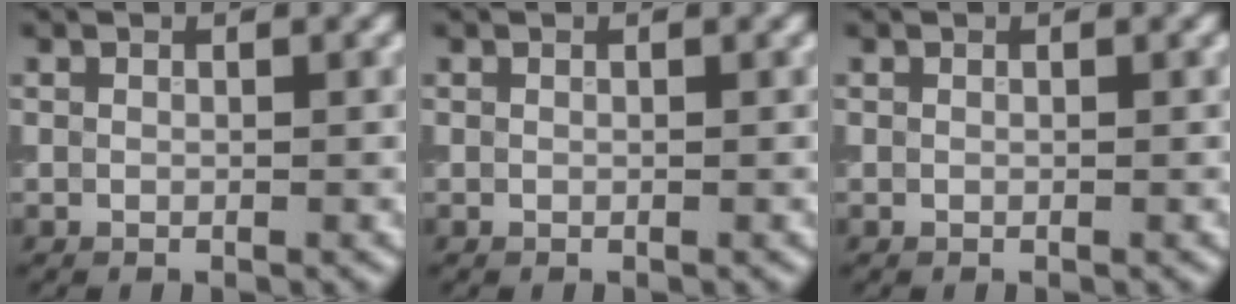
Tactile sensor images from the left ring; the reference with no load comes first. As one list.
[{"total": 0.0}, {"total": 0.0}]